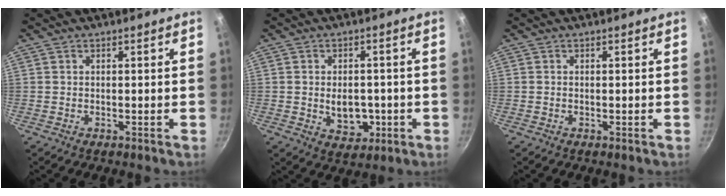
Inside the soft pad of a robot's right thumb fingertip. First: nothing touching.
{"total": 7.2, "force": [-1.2, 5.2, 4.9], "torque": [-0.045, 0.003, -0.007]}
{"total": 0.0}